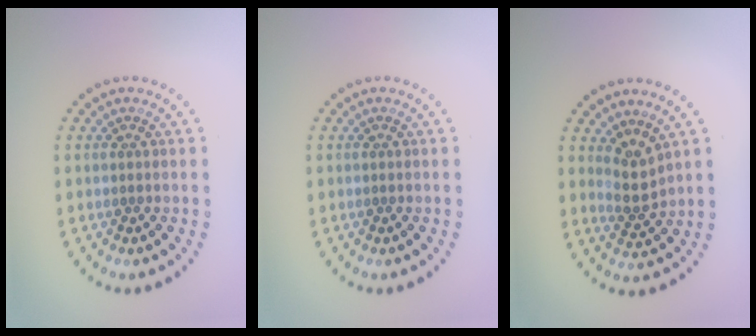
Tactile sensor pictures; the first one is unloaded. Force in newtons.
{"total": 0.0}
{"total": 2.4, "press": 1.8, "slide": 1.7}